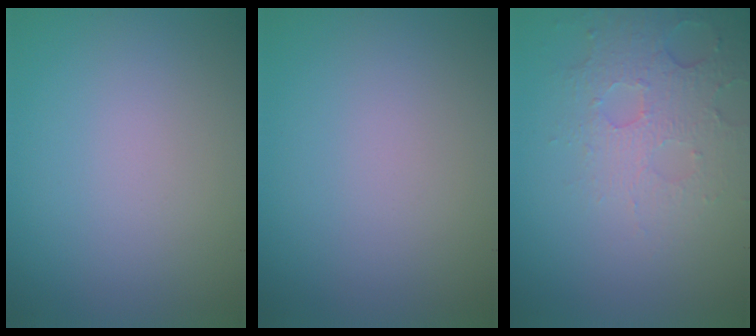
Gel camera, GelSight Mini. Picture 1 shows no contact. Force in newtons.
{"total": 0.0}
{"total": 4.9, "press": 3.3, "slide": 3.6}